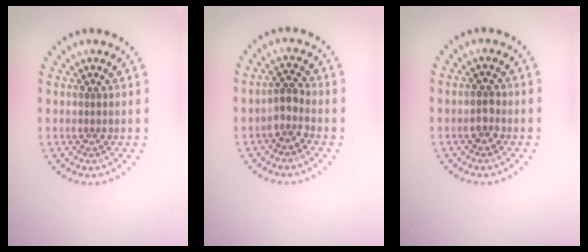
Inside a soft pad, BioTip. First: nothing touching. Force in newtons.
{"total": 2.2, "press": 1.7, "slide": 1.4}
{"total": 1.6, "press": 1.6, "slide": 0.1}